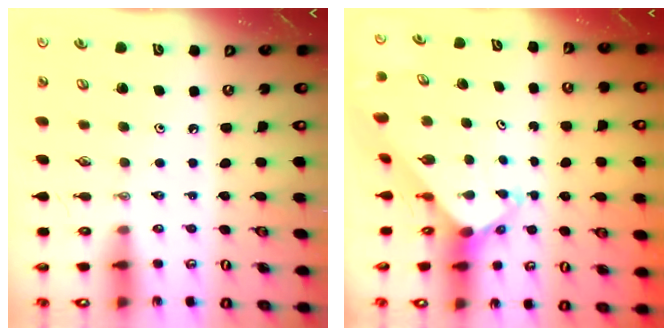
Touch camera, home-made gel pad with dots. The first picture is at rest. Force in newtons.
{"total": 3.0, "press": 2.9, "slide": 0.4}